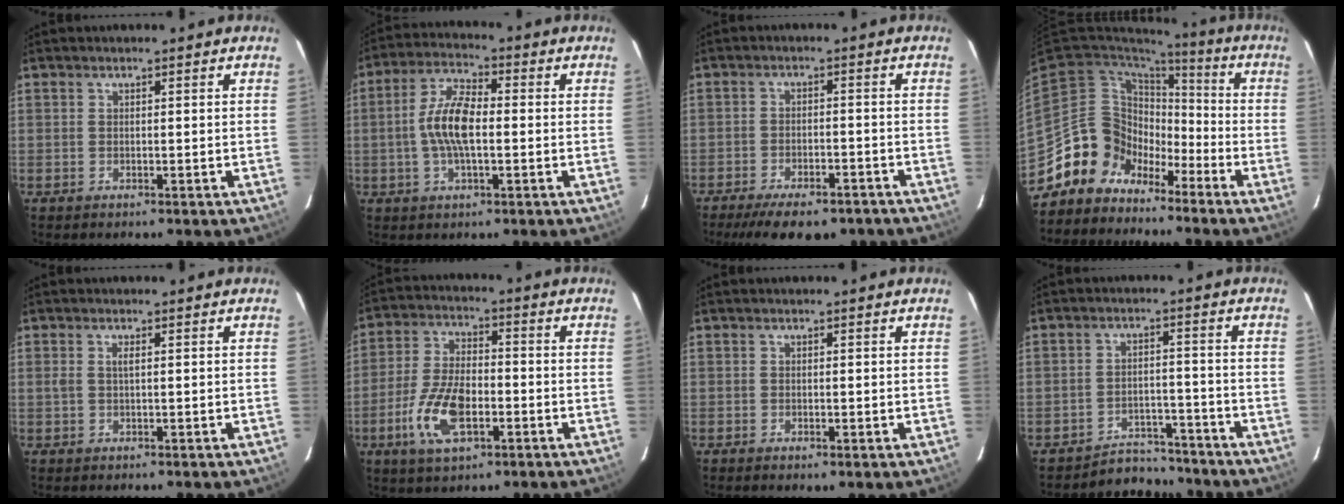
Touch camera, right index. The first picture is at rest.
{"total": 8.9, "force": [-0.8, 3.3, 8.3], "torque": [-0.167, 0.012, -0.020]}
{"total": 13.6, "force": [-10.6, 5.0, 6.9], "torque": [-0.148, -0.022, -0.150]}
{"total": 13.2, "force": [-8.8, 9.6, 2.2], "torque": [-0.065, 0.032, -0.163]}
{"total": 1.3, "force": [0.3, 0.3, 1.2], "torque": [-0.025, 0.002, 0.004]}
{"total": 12.1, "force": [-4.3, 5.6, 9.9], "torque": [-0.210, -0.004, -0.079]}
{"total": 0.8, "force": [-0.2, 0.4, 0.7], "torque": [-0.013, -0.004, -0.004]}
{"total": 7.3, "force": [-6.8, 2.7, -0.2], "torque": [-0.012, 0.021, -0.098]}